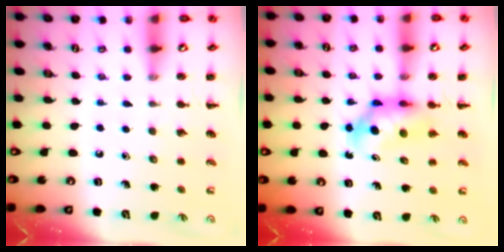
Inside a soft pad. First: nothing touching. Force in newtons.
{"total": 6.4, "press": 6.3, "slide": 1.1}